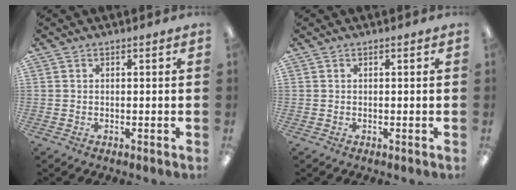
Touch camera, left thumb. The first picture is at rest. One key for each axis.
{"total": 0.0}